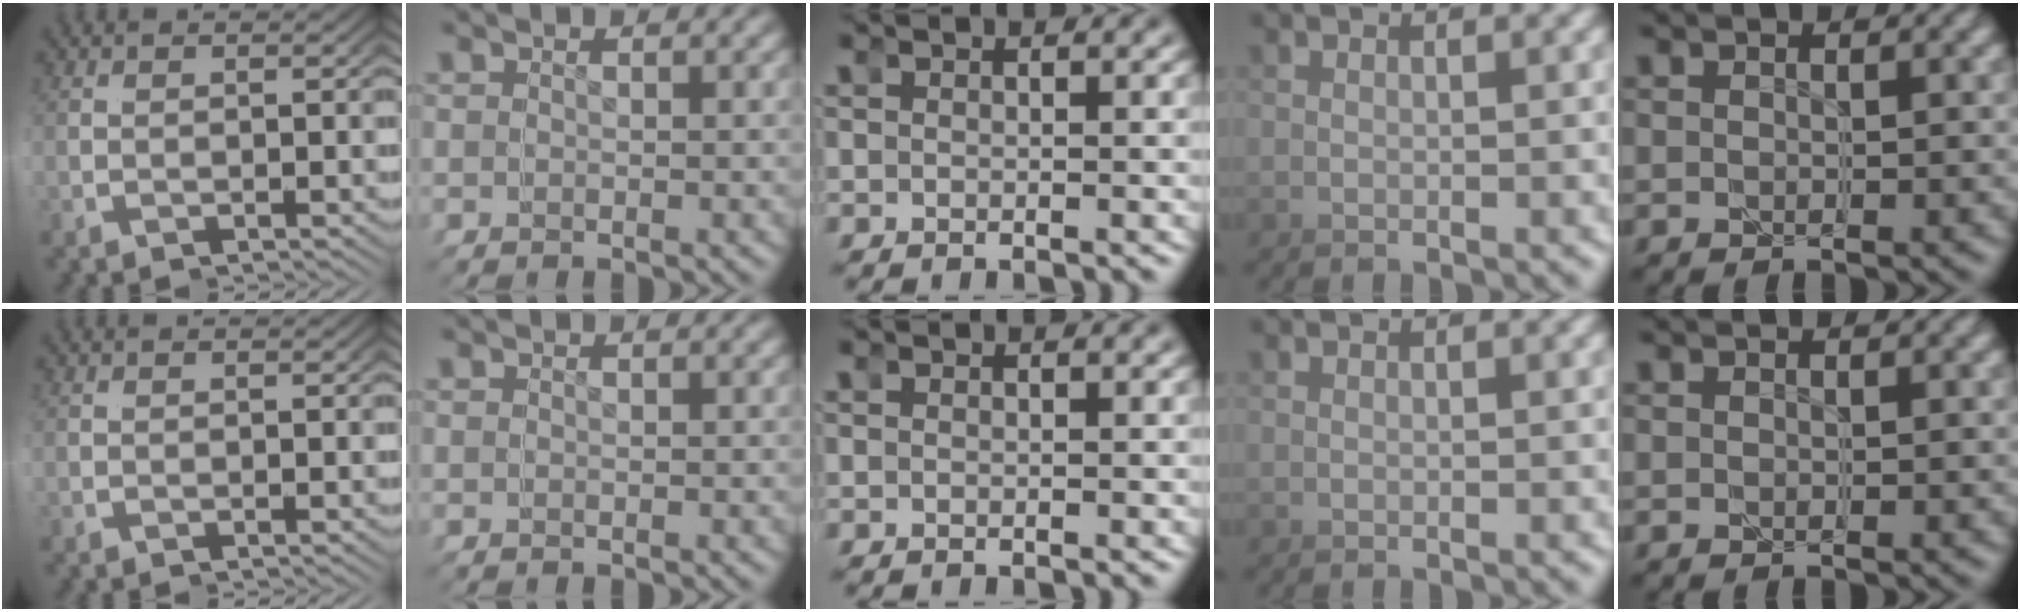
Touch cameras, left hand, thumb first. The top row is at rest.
{}